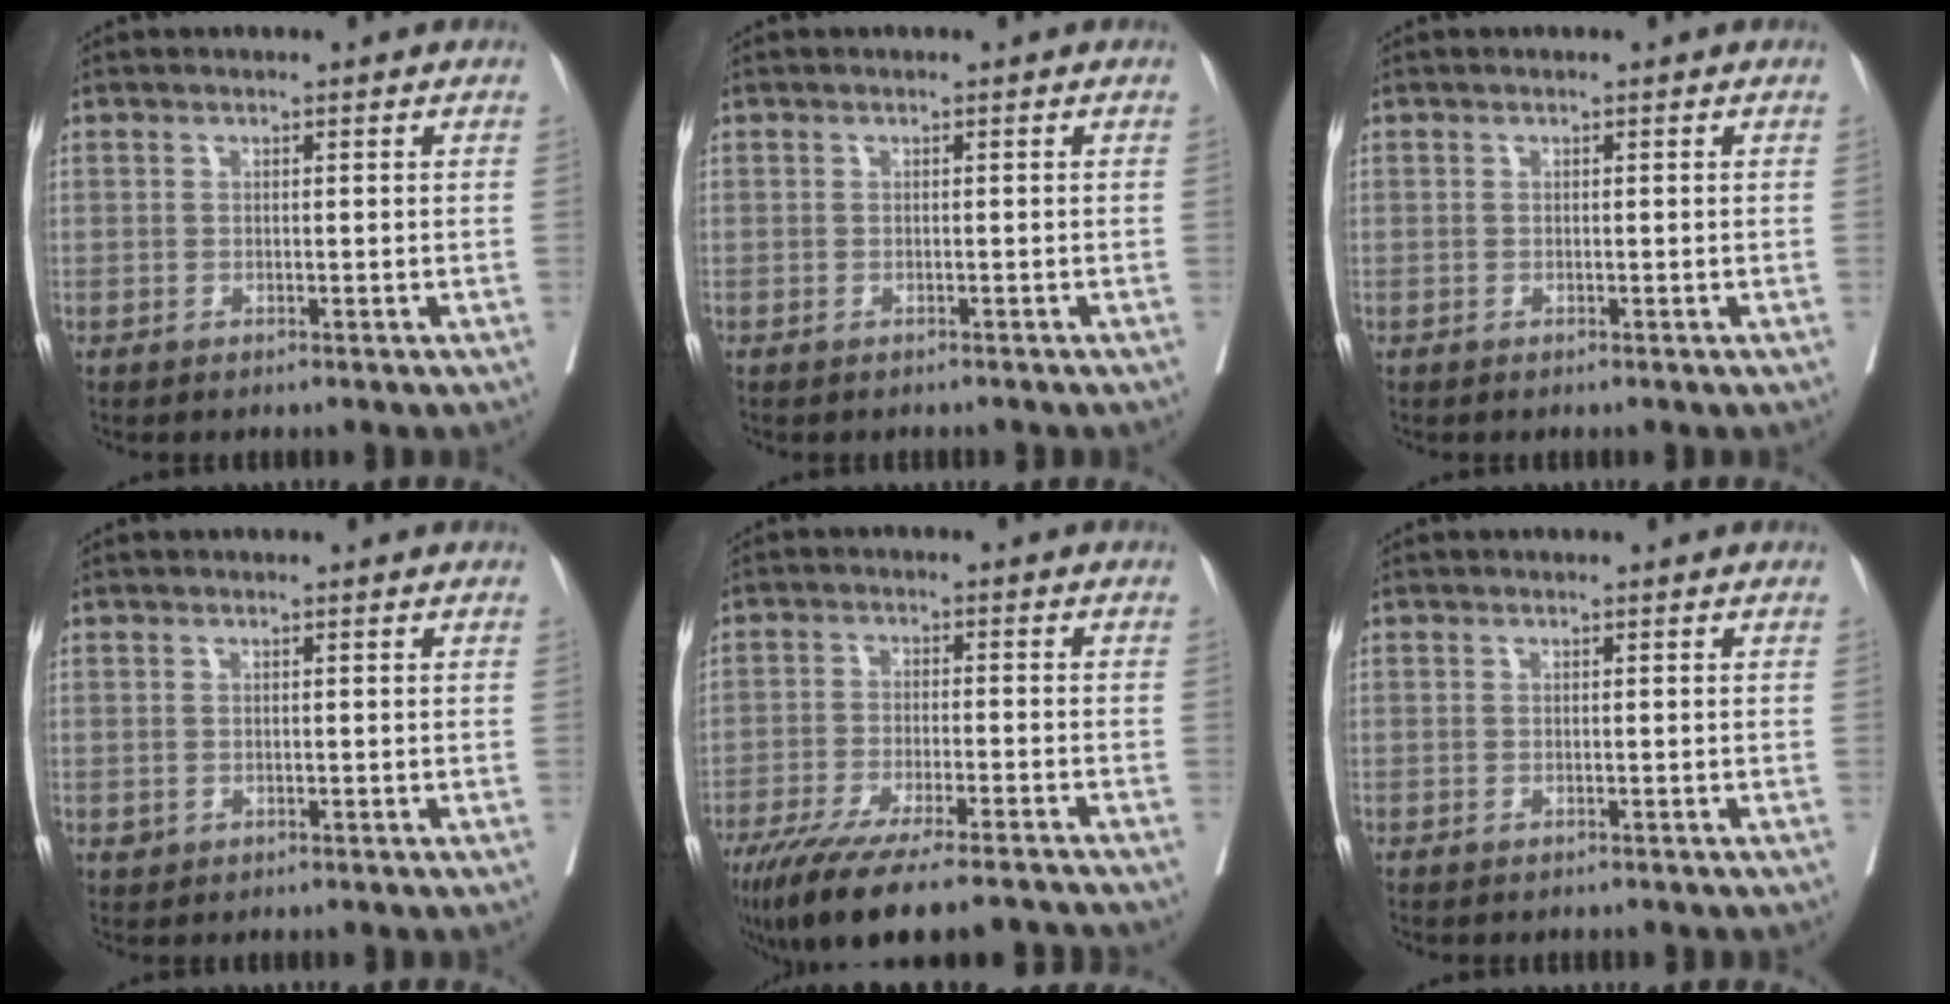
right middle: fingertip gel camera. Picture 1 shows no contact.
{"total": 1.8, "force": [-1.6, 0.7, 0.5], "torque": [-0.016, -0.004, -0.021]}
{"total": 0.0}
{"total": 0.8, "force": [-0.2, 0.7, 0.2], "torque": [-0.003, 0.001, 0.001]}
{"total": 17.9, "force": [-15.2, 1.7, 9.3], "torque": [-0.137, -0.039, -0.233]}
{"total": 1.6, "force": [-1.4, 0.4, 0.6], "torque": [-0.016, -0.003, -0.018]}